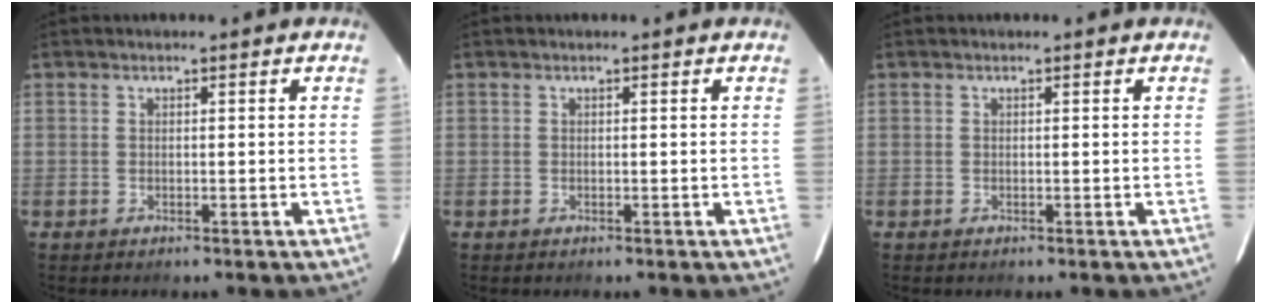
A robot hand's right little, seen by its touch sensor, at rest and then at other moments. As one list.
[{"total": 0.0}, {"total": 0.0}]